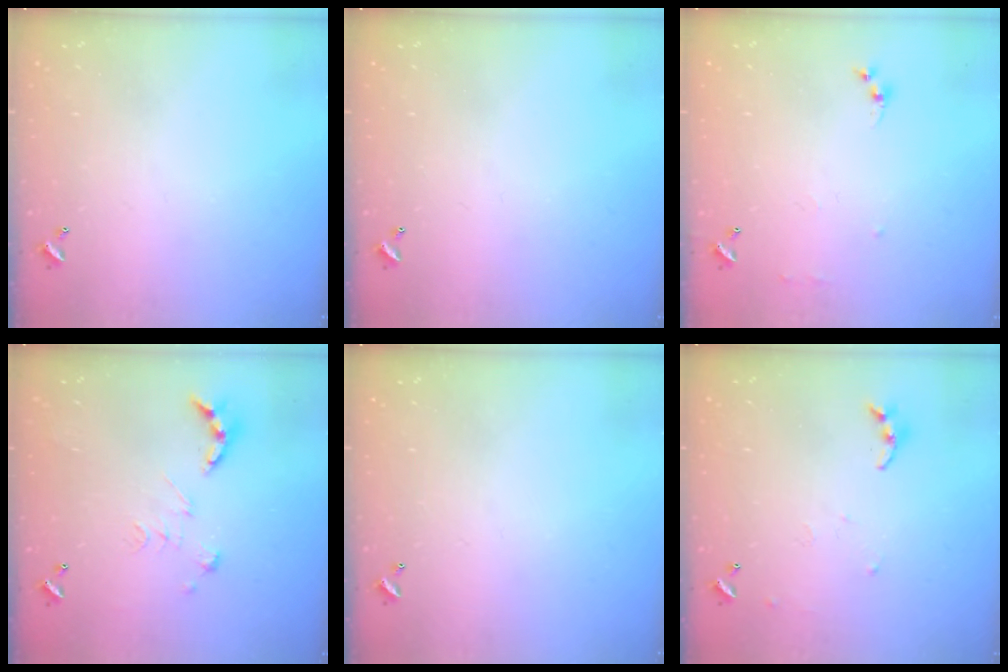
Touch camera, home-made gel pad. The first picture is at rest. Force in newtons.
{"total": 0.0}
{"total": 6.4, "press": 6.4, "slide": 0.8}
{"total": 2.7, "press": 2.2, "slide": 1.5}
{"total": 0.0}
{"total": 5.7, "press": 5.6, "slide": 0.6}